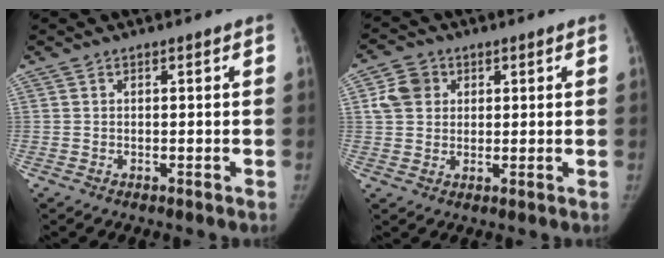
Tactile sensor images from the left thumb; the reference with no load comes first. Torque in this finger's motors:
{"motor_torque": [0.76, 0.89, 0.38, -0.65, 0.19]}